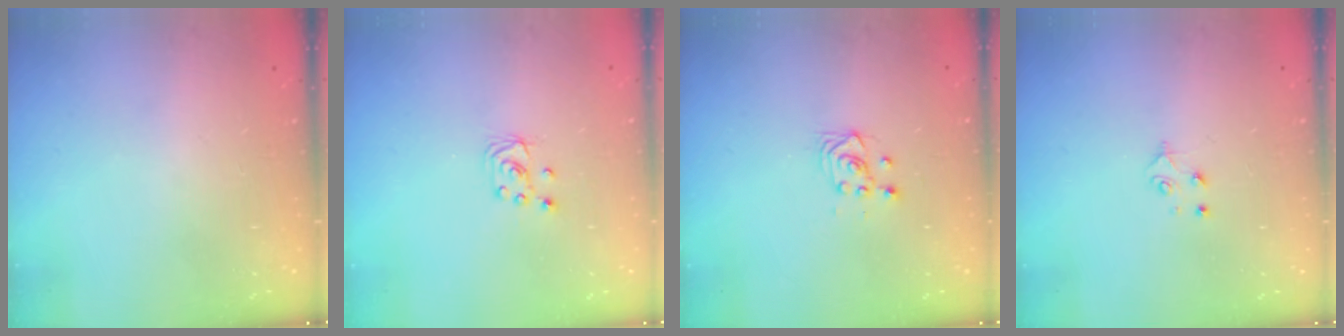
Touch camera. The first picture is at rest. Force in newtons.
{"total": 3.1, "press": 3.1, "slide": 0.2}
{"total": 3.6, "press": 3.4, "slide": 1.4}
{"total": 4.0, "press": 3.9, "slide": 0.4}